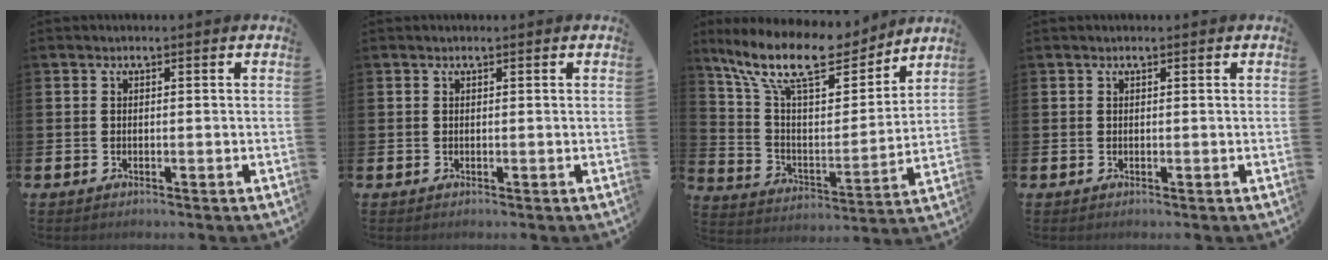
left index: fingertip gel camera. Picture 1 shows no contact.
{"total": 0.0}
{"total": 13.8, "force": [11.3, 4.0, 6.7], "torque": [-0.172, -0.060, 0.200]}
{"total": 0.0}